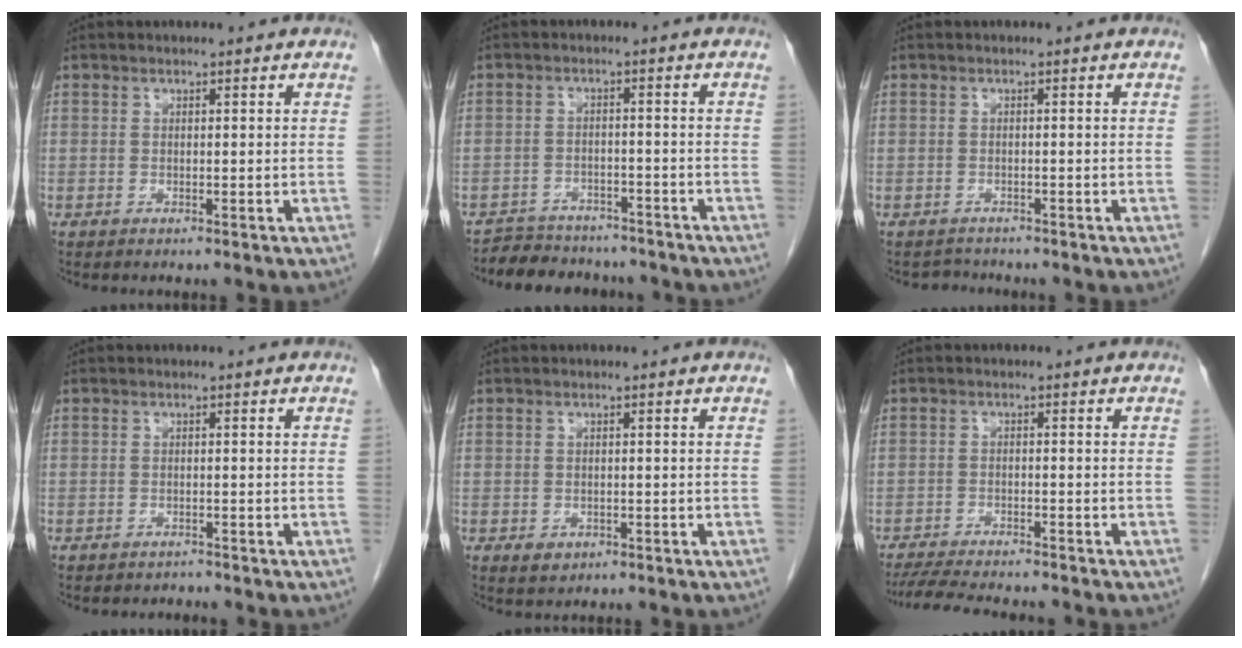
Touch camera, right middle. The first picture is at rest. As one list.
[{"total": 8.5, "force": [-7.7, 3.4, 1.1], "torque": [-0.011, 0.015, -0.103]}, {"total": 1.6, "force": [-1.5, 0.4, -0.5], "torque": [0.007, -0.005, -0.023]}, {"total": 1.2, "force": [-1.1, 0.3, -0.4], "torque": [0.005, -0.003, -0.017]}, {"total": 1.7, "force": [-0.8, 1.3, 0.8], "torque": [-0.012, 0.002, -0.001]}, {"total": 9.7, "force": [-8.8, 1.0, 4.0], "torque": [-0.062, -0.013, -0.135]}]